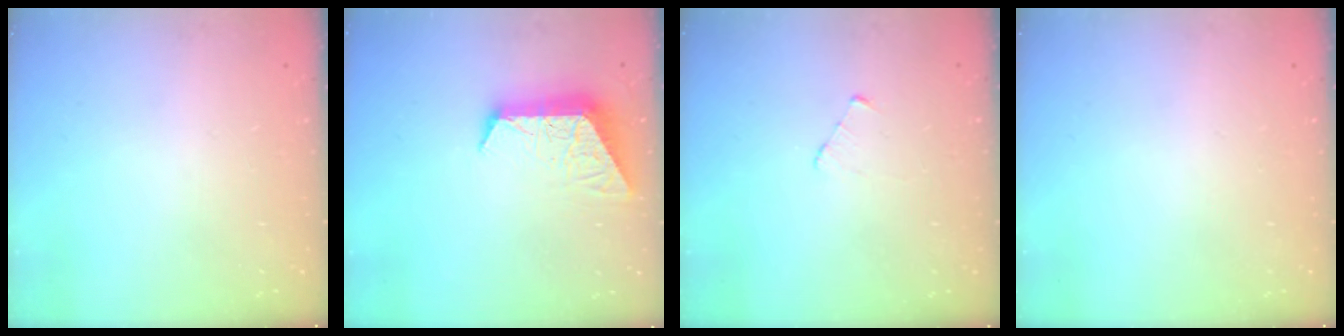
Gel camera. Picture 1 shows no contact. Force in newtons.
{"total": 10.4, "press": 10.3, "slide": 1.0}
{"total": 2.5, "press": 2.5, "slide": 0.3}
{"total": 0.0}